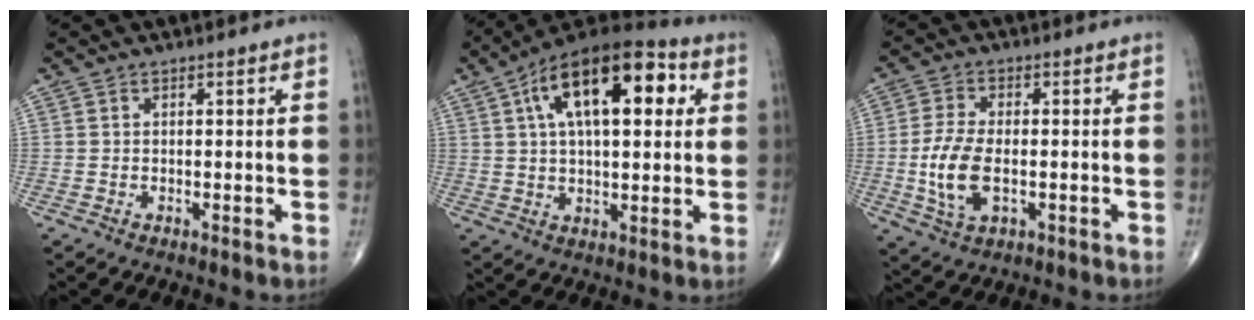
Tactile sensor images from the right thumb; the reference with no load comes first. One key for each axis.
{"total": 20.6, "fx": 6.4, "fy": 9.4, "fz": 17.2, "tx": -0.259, "ty": 0.018, "tz": 0.094}
{"total": 8.9, "fx": -1.4, "fy": 4.5, "fz": 7.6, "tx": -0.160, "ty": -0.001, "tz": -0.025}